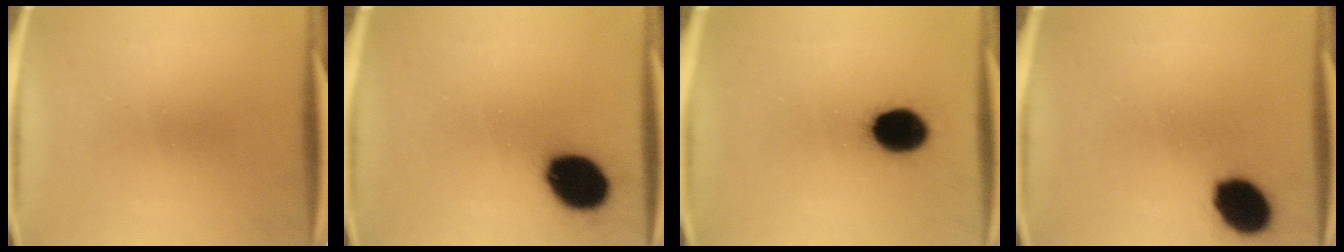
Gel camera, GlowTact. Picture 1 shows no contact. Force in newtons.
{"total": 14.8}
{"total": 13.2}
{"total": 11.6}